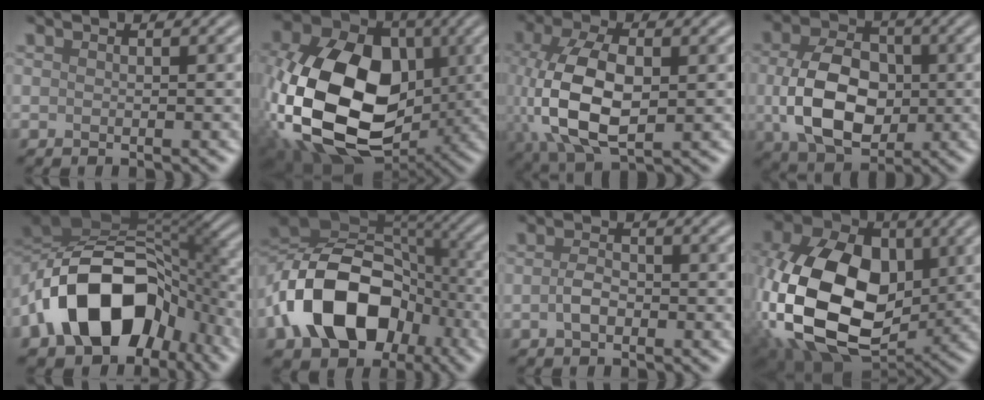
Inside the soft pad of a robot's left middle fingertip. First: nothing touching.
{"total": 18.1, "force": [-2.0, 12.6, 12.9], "torque": [-0.279, -0.024, -0.037]}
{"total": 10.7, "force": [0.1, 6.2, 8.8], "torque": [-0.204, -0.002, 0.011]}
{"total": 9.0, "force": [-0.7, 6.1, 6.5], "torque": [-0.138, -0.001, -0.010]}
{"total": 15.3, "force": [-4.4, 10.3, 10.5], "torque": [-0.173, 0.007, -0.082]}
{"total": 15.1, "force": [-4.6, 10.8, 9.4], "torque": [-0.180, -0.008, -0.083]}
{"total": 1.7, "force": [-0.5, 1.0, 1.3], "torque": [-0.031, 0.003, -0.013]}
{"total": 16.9, "force": [-1.2, 11.6, 12.3], "torque": [-0.276, -0.005, -0.029]}